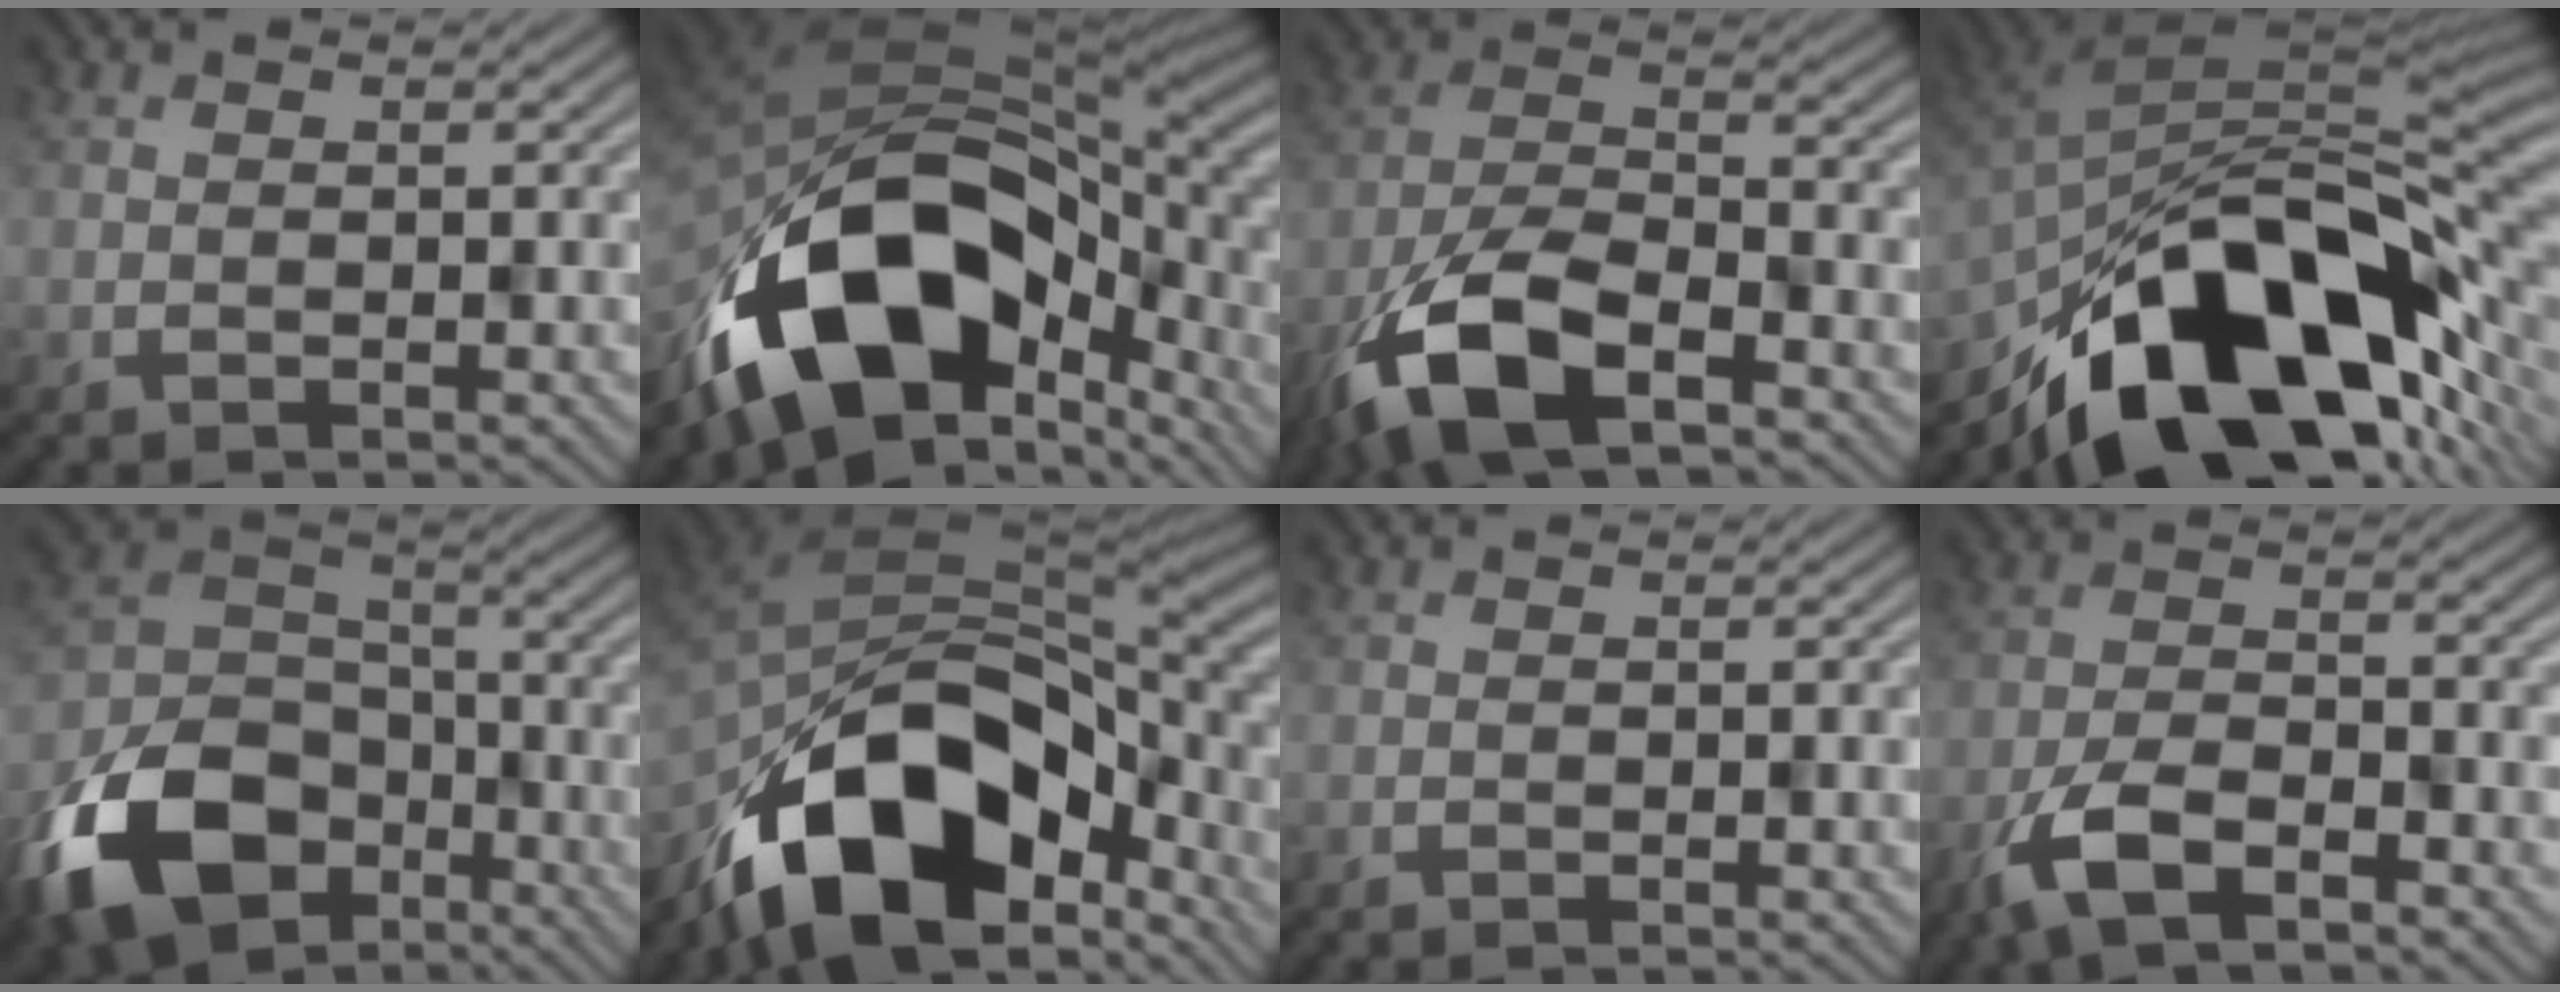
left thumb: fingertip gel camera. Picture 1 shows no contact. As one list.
[{"total": 17.3, "force": [-8.0, 10.6, 11.0], "torque": [-0.211, -0.039, -0.111]}, {"total": 11.8, "force": [-7.3, 5.1, 7.8], "torque": [-0.159, -0.019, -0.145]}, {"total": 16.1, "force": [-8.3, 8.1, 11.2], "torque": [-0.171, -0.015, -0.144]}, {"total": 14.9, "force": [-8.2, 9.7, 7.6], "torque": [-0.178, -0.042, -0.148]}, {"total": 16.6, "force": [-9.5, 9.0, 10.2], "torque": [-0.178, -0.032, -0.145]}, {"total": 0.0}, {"total": 6.9, "force": [-4.9, 2.6, 4.2], "torque": [-0.085, -0.010, -0.093]}]